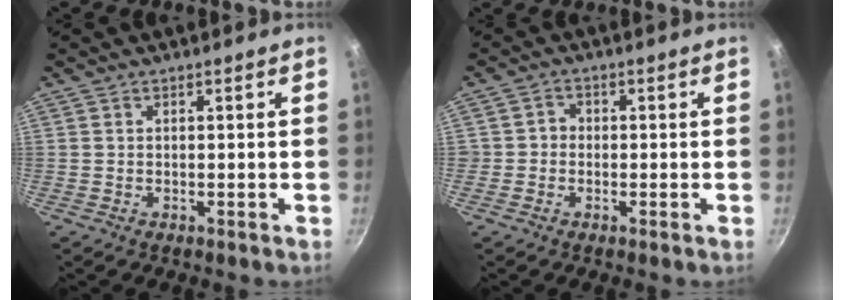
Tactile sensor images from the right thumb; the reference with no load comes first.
{"total": 1.8, "force": [-0.1, 1.8, 0.5], "torque": [0.003, 0.005, -0.004]}